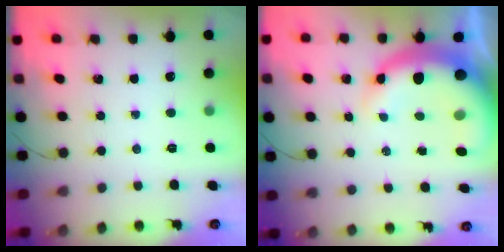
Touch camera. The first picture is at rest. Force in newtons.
{"total": 13.7, "press": 13.5, "slide": 2.6}